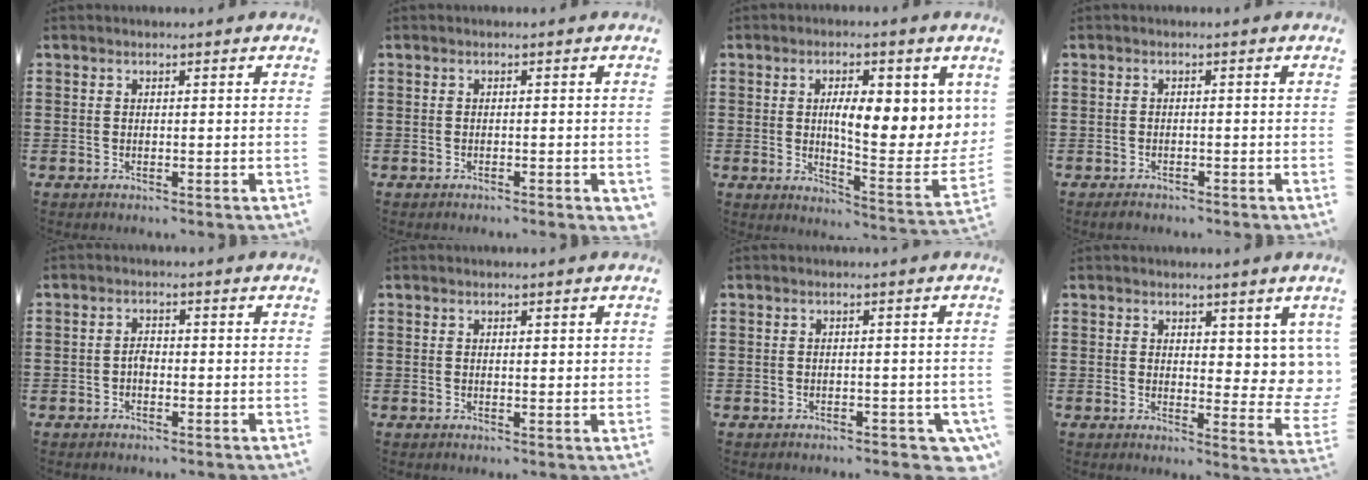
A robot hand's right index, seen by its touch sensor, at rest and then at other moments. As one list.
[{"total": 0.7, "force": [-0.5, 0.0, 0.5], "torque": [-0.011, -0.003, -0.010]}, {"total": 9.4, "force": [2.4, 3.4, 8.5], "torque": [-0.127, -0.019, 0.031]}, {"total": 1.2, "force": [-1.2, 0.3, 0.2], "torque": [-0.007, -0.001, -0.024]}, {"total": 1.6, "force": [-0.6, 0.9, 1.1], "torque": [-0.025, 0.001, -0.013]}, {"total": 0.6, "force": [0.3, 0.1, 0.5], "torque": [-0.011, 0.001, 0.006]}, {"total": 1.5, "force": [-1.1, 0.8, 0.6], "torque": [-0.015, 0.002, -0.024]}, {"total": 4.6, "force": [3.1, 2.7, 2.2], "torque": [-0.024, -0.019, 0.053]}]